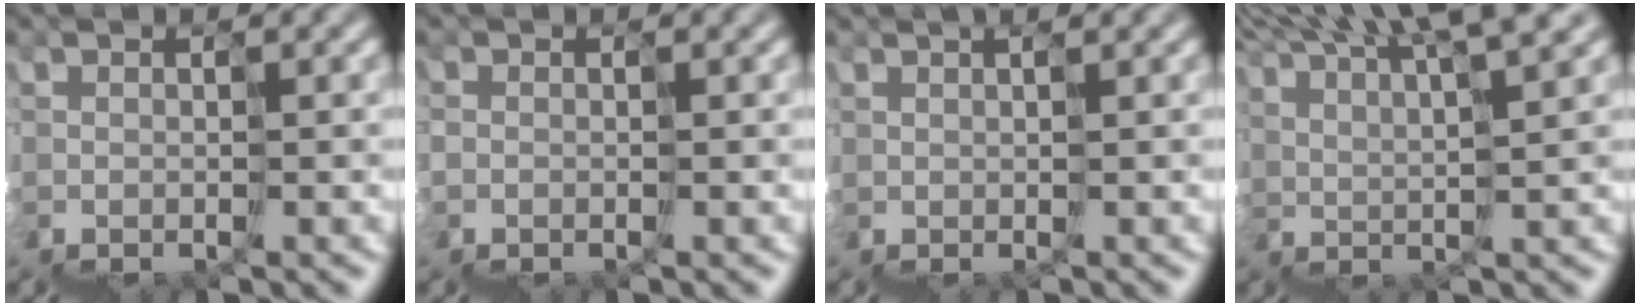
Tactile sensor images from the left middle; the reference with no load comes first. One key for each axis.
{"total": 1.5, "fx": -0.2, "fy": -0.5, "fz": -1.4, "tx": 0.023, "ty": 0.006, "tz": -0.007}
{"total": 1.1, "fx": 1.1, "fy": -0.2, "fz": 0.0, "tx": 0.022, "ty": 0.014, "tz": 0.016}
{"total": 10.9, "fx": 9.3, "fy": 1.2, "fz": 5.6, "tx": -0.087, "ty": 0.074, "tz": 0.126}